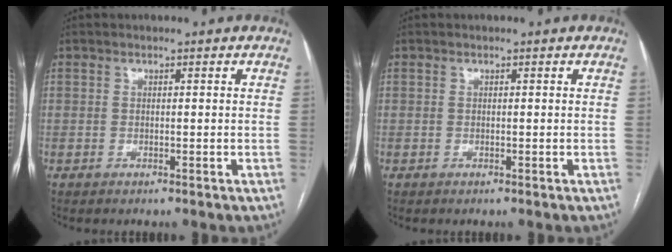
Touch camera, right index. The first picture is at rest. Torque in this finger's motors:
{"motor_torque": [0.00, 0.00, 0.00, 0.00]}